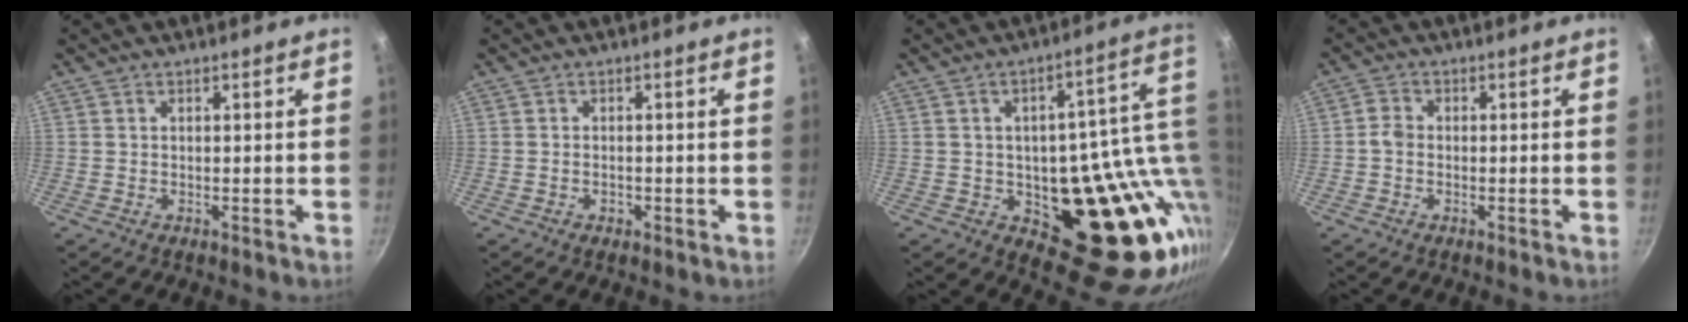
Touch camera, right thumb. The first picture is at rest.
{"total": 1.1, "force": [-0.6, 0.7, 0.7], "torque": [-0.010, 0.001, -0.008]}
{"total": 22.9, "force": [0.0, 13.0, 18.8], "torque": [-0.192, -0.017, 0.018]}
{"total": 2.3, "force": [-0.5, 1.8, 1.3], "torque": [-0.024, 0.013, -0.015]}